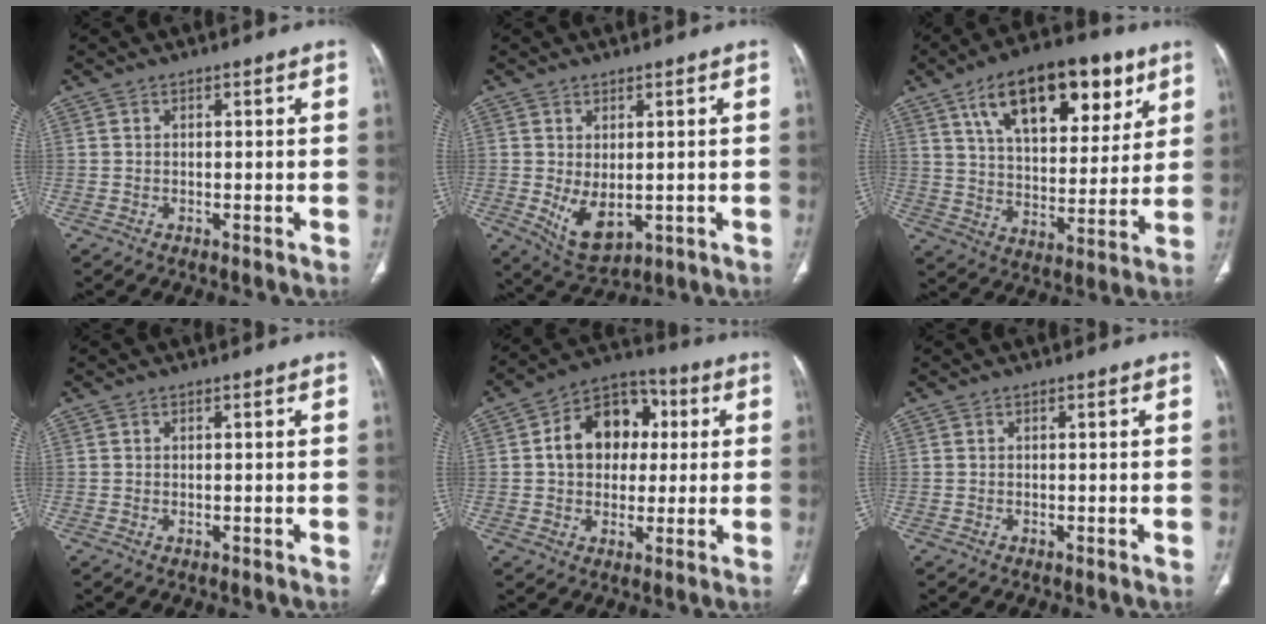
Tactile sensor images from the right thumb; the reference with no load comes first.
{"total": 6.8, "force": [-0.7, 3.8, 5.6], "torque": [-0.089, -0.010, 0.012]}
{"total": 23.0, "force": [11.8, 11.4, 16.2], "torque": [-0.214, -0.023, 0.195]}
{"total": 0.0}
{"total": 13.8, "force": [2.0, 10.5, 8.8], "torque": [-0.103, 0.020, 0.024]}
{"total": 0.0}